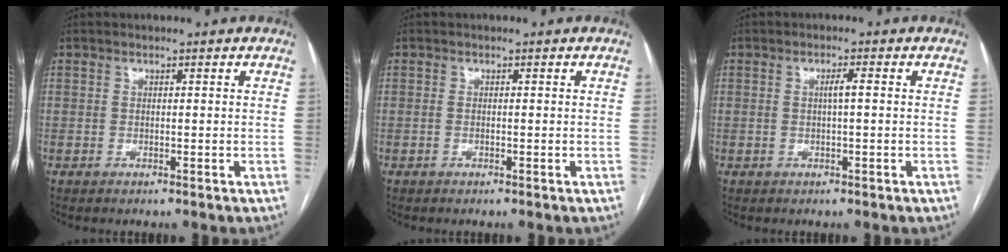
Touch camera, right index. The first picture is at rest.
{"total": 0.0}
{"total": 1.7, "force": [0.1, 0.0, 1.7], "torque": [-0.029, 0.004, 0.002]}